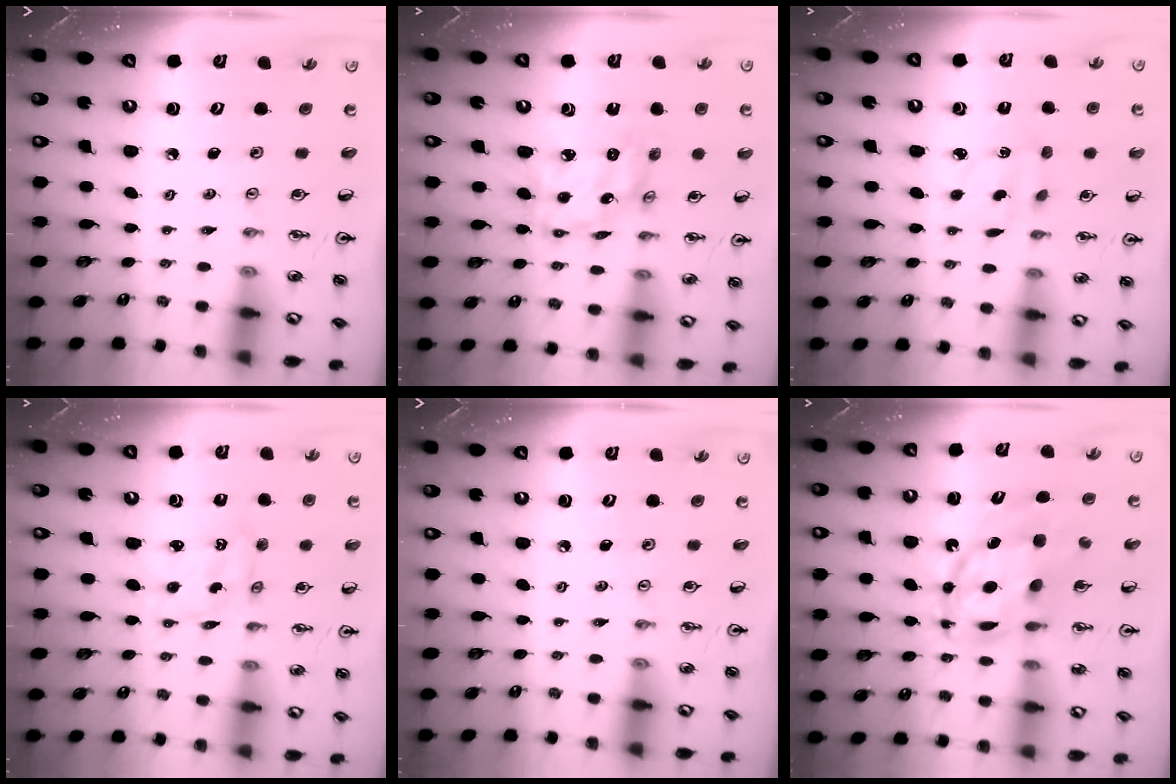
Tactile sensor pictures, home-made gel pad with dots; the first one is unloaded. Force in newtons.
{"total": 12.5, "press": 12.5, "slide": 1.2}
{"total": 2.7, "press": 2.6, "slide": 0.6}
{"total": 1.4, "press": 1.4, "slide": 0.2}
{"total": 0.0}
{"total": 11.9, "press": 11.9, "slide": 1.0}